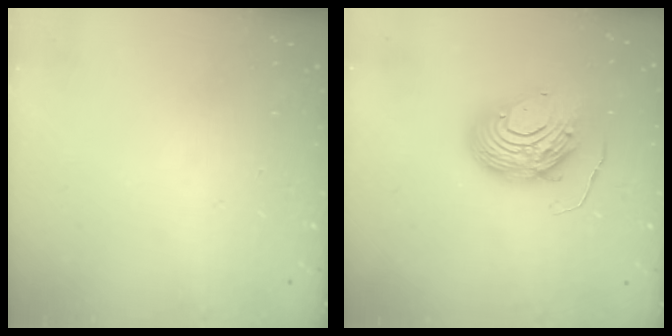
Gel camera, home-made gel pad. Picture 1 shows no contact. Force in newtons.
{"total": 11.5, "press": 11.5, "slide": 1.1}